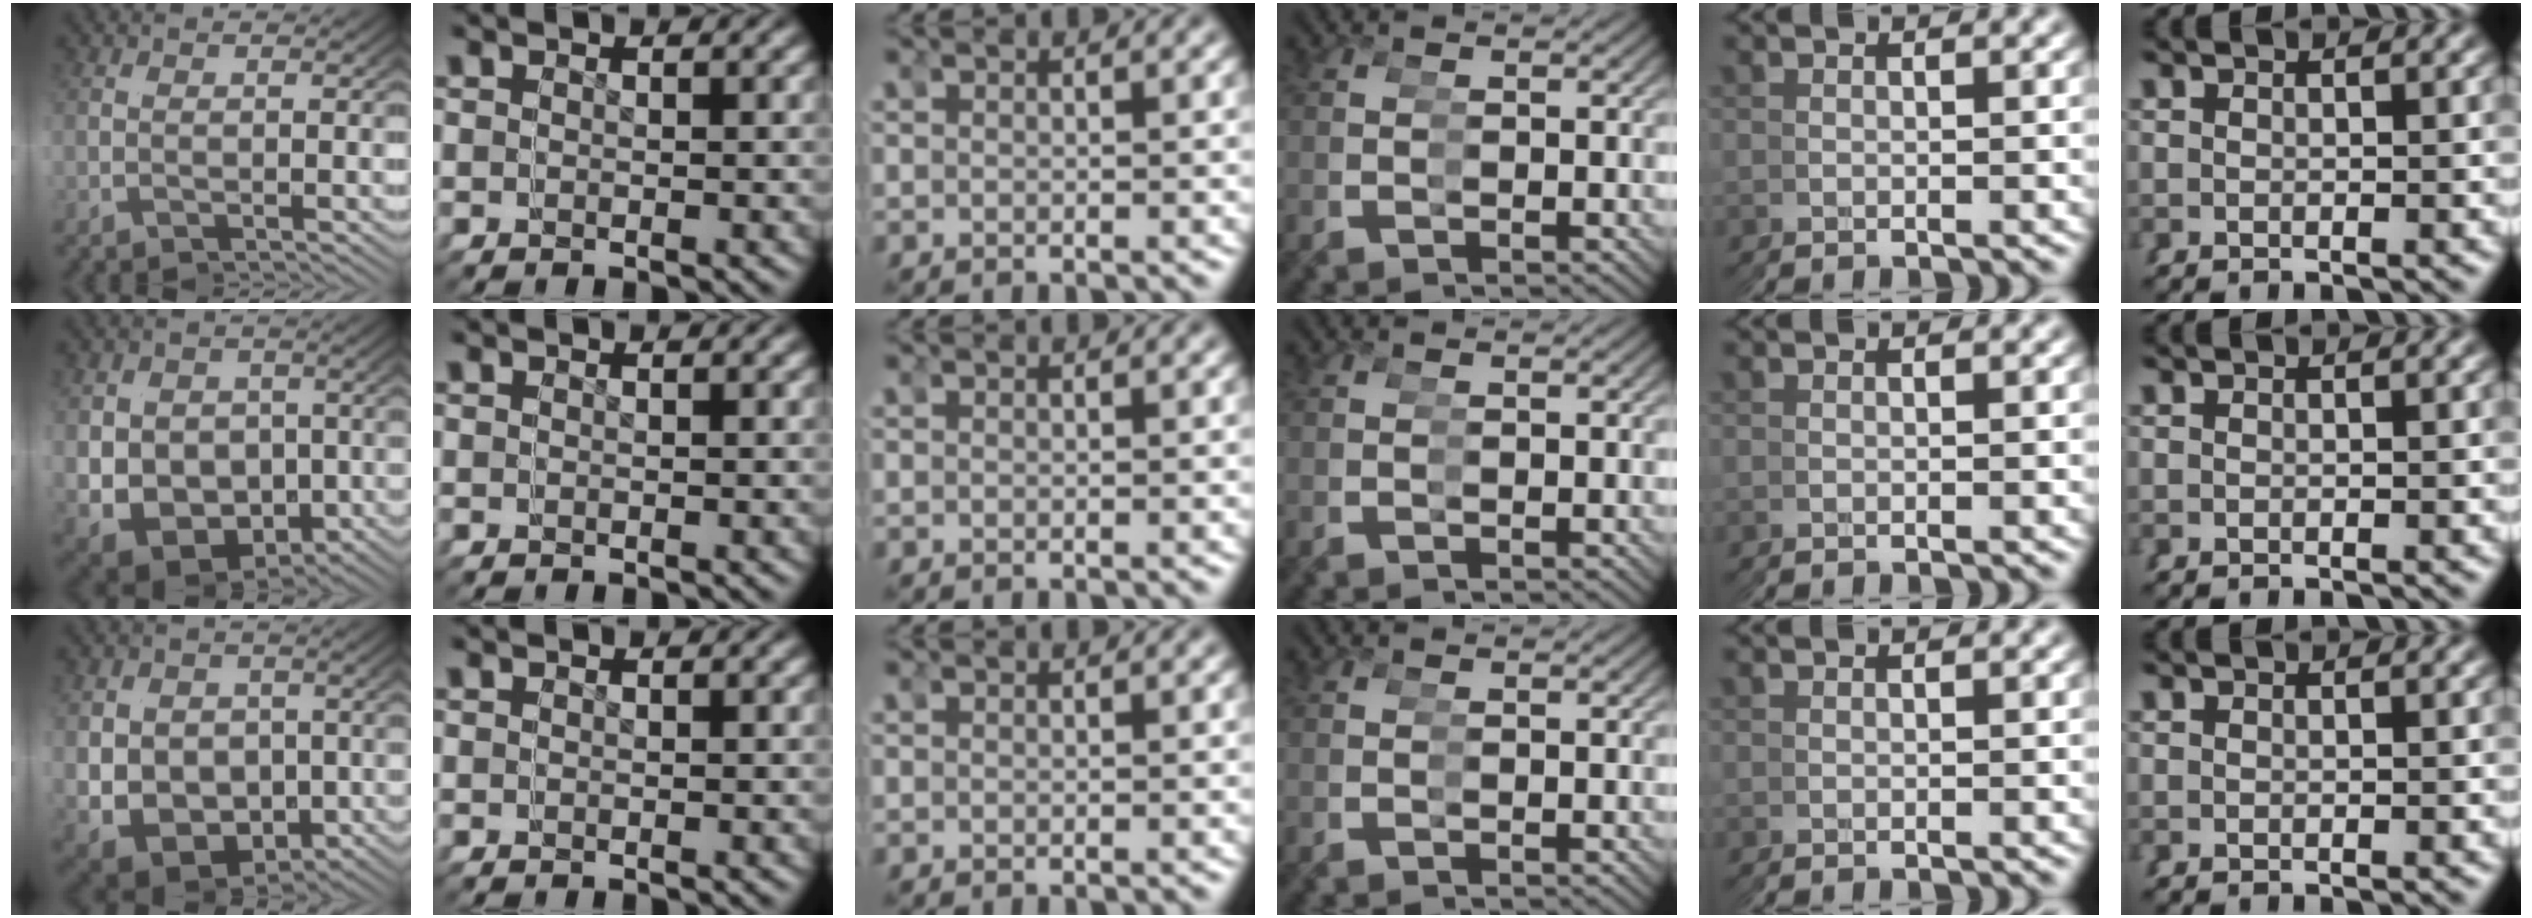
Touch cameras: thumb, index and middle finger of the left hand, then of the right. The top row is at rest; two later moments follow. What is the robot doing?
{"motion": "grasp_and_lifting", "object": "bandage"}